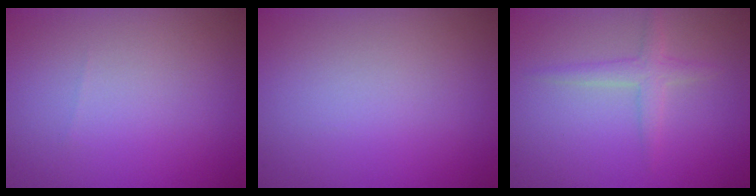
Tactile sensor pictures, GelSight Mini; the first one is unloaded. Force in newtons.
{"total": 0.0}
{"total": 1.9, "press": 1.9, "slide": 0.2}